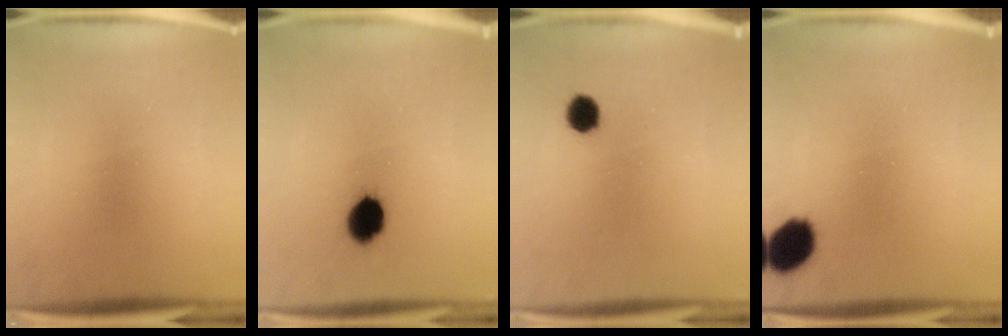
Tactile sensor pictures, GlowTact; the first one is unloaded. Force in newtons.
{"total": 7.0}
{"total": 3.9}
{"total": 8.8}